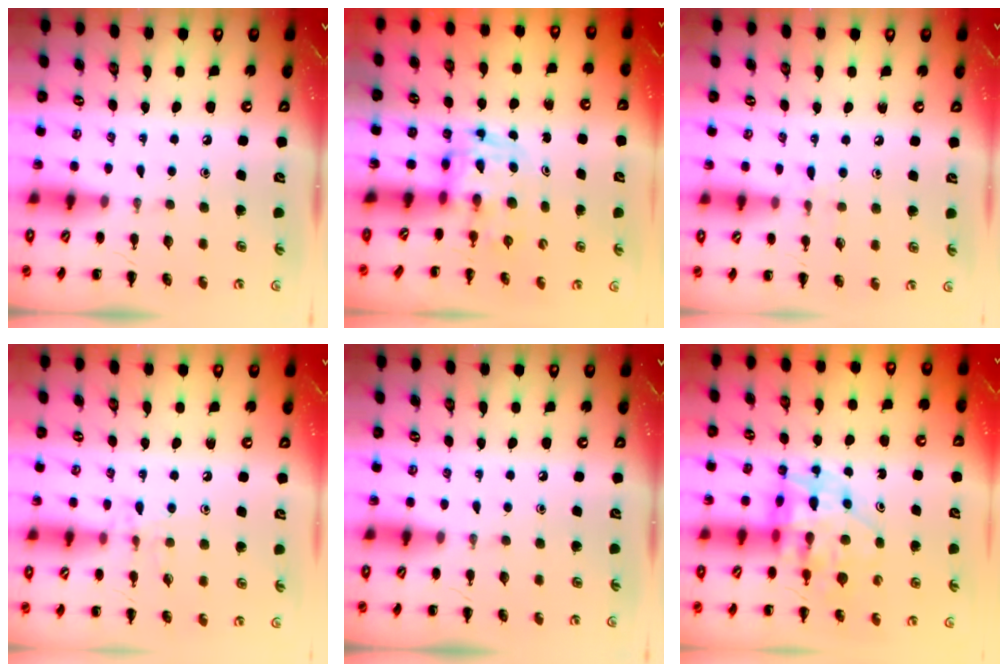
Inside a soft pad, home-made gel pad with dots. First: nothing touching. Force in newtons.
{"total": 3.4, "press": 3.3, "slide": 0.6}
{"total": 5.9, "press": 5.4, "slide": 2.2}
{"total": 7.0, "press": 6.9, "slide": 1.4}
{"total": 0.0}
{"total": 11.2, "press": 10.8, "slide": 3.1}